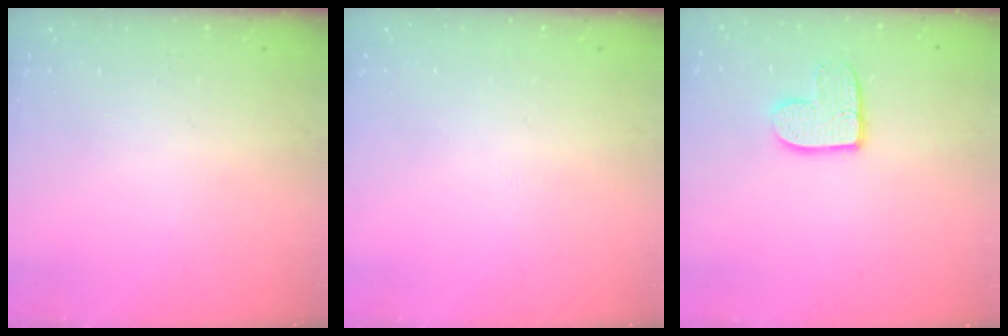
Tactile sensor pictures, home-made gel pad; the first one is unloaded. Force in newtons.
{"total": 0.0}
{"total": 9.5, "press": 9.5, "slide": 0.3}